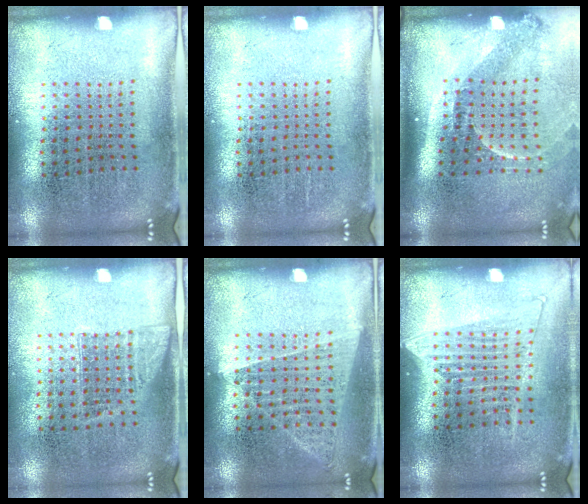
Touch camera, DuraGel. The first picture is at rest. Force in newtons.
{"total": 0.0}
{"total": 2.2, "press": 1.4, "slide": 1.7}
{"total": 0.9, "press": 0.8, "slide": 0.5}
{"total": 1.2, "press": 1.1, "slide": 0.1}
{"total": 1.3, "press": 1.1, "slide": 0.6}